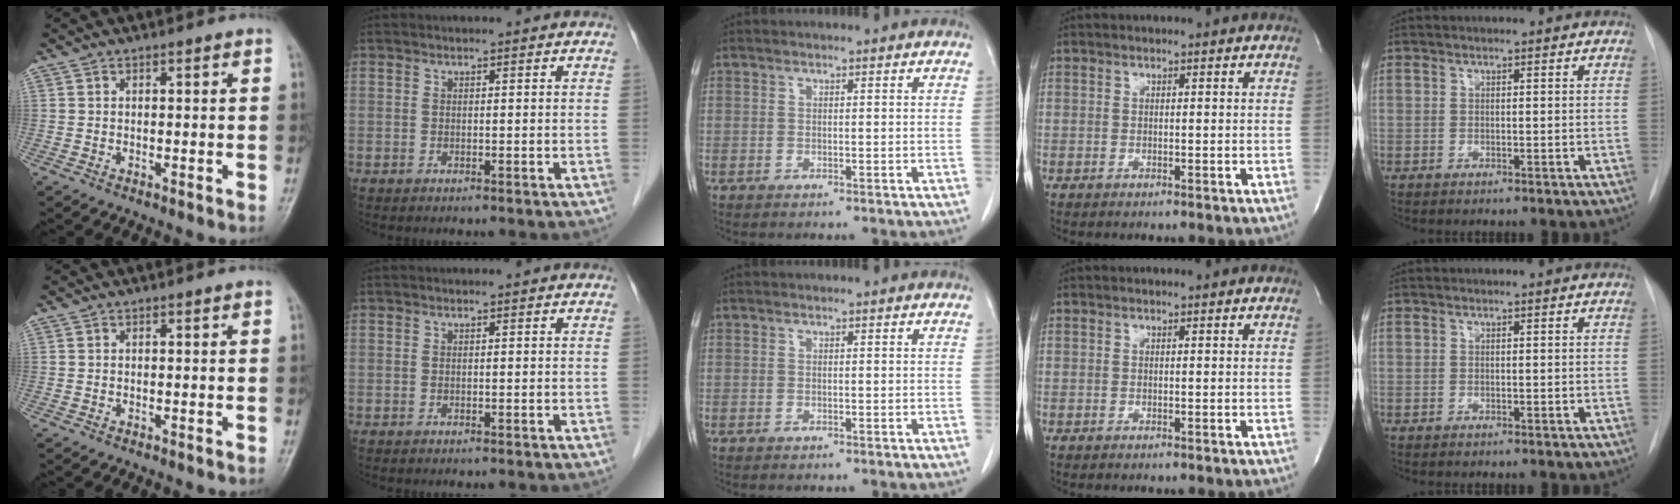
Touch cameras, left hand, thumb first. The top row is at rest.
{}